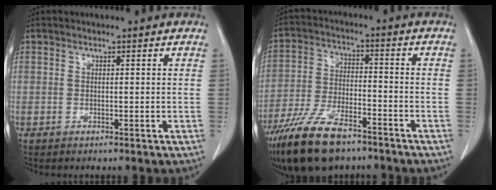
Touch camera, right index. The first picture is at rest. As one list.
[{"total": 13.7, "force": [-9.9, 4.5, 8.3], "torque": [-0.168, -0.019, -0.179]}]